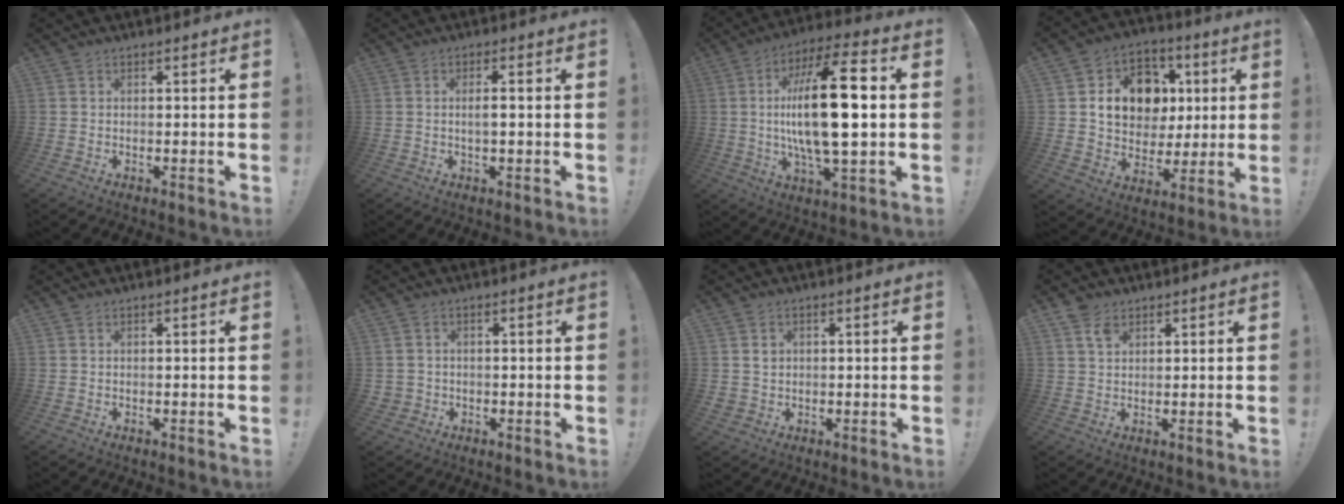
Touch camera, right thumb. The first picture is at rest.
{"total": 2.9, "force": [-0.1, 0.6, 2.9], "torque": [-0.049, 0.000, -0.005]}
{"total": 22.9, "force": [0.8, 7.2, 21.7], "torque": [-0.395, -0.005, 0.000]}
{"total": 15.9, "force": [4.4, 12.9, 8.1], "torque": [-0.116, -0.005, 0.100]}
{"total": 0.0}
{"total": 2.2, "force": [-0.1, 2.1, 0.6], "torque": [-0.002, -0.001, -0.001]}
{"total": 2.8, "force": [0.7, 2.6, 0.6], "torque": [0.008, -0.005, 0.010]}
{"total": 4.0, "force": [2.6, 2.4, 1.9], "torque": [-0.033, -0.009, 0.049]}